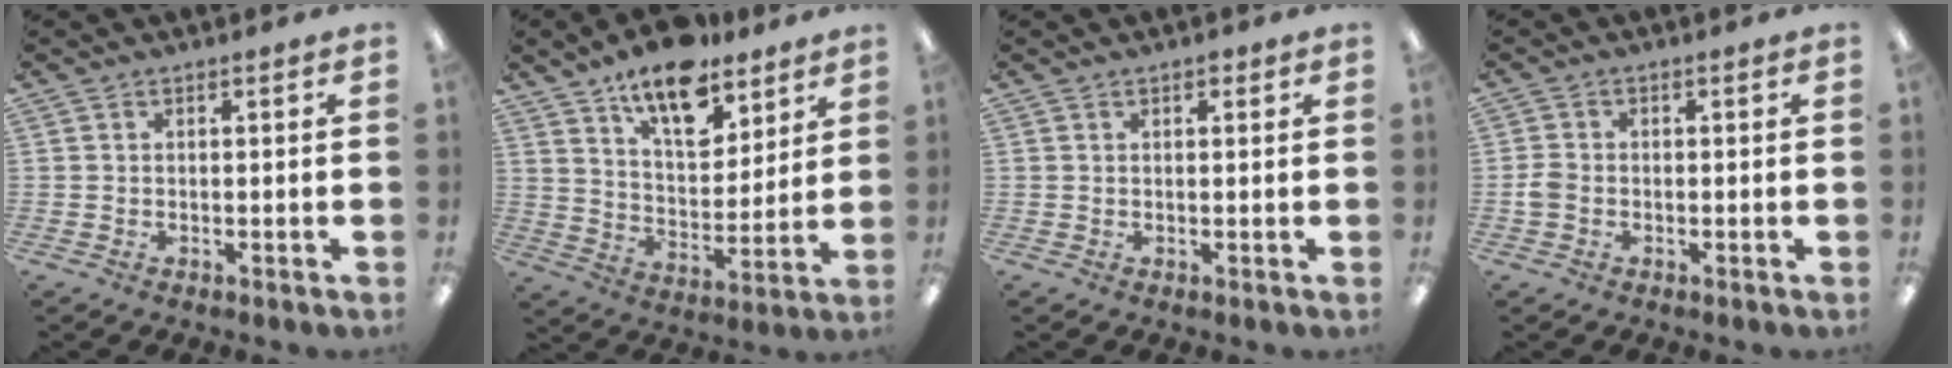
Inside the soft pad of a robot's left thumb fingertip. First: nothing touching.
{"total": 15.1, "force": [11.3, 6.6, 7.6], "torque": [-0.116, -0.067, 0.198]}
{"total": 1.1, "force": [0.7, 0.5, 0.6], "torque": [-0.005, -0.003, 0.011]}
{"total": 2.4, "force": [-0.8, 1.8, 1.4], "torque": [-0.024, 0.004, -0.014]}